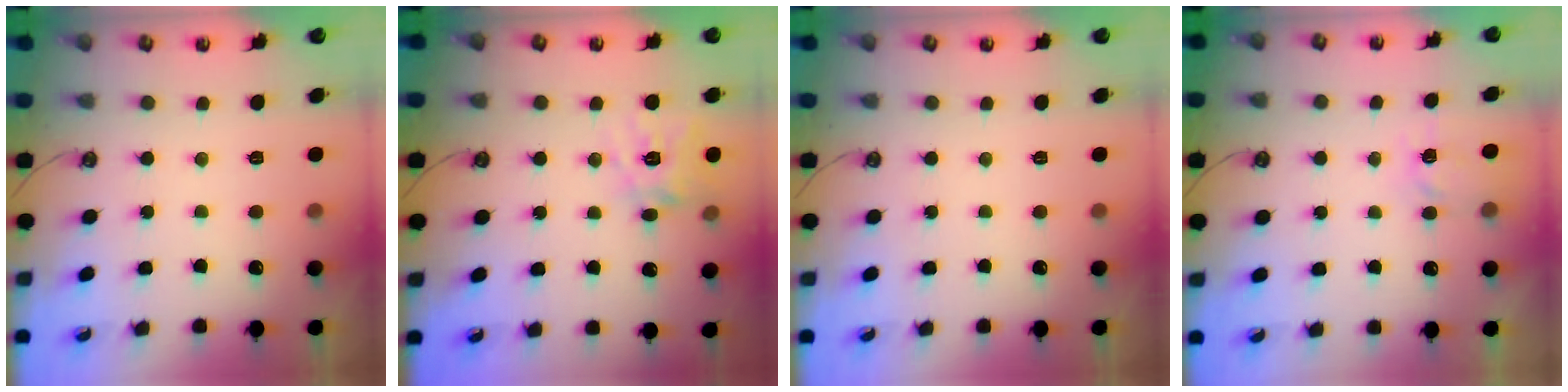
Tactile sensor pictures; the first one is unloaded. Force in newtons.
{"total": 12.3, "press": 12.2, "slide": 1.0}
{"total": 0.0}
{"total": 5.3, "press": 5.2, "slide": 0.5}